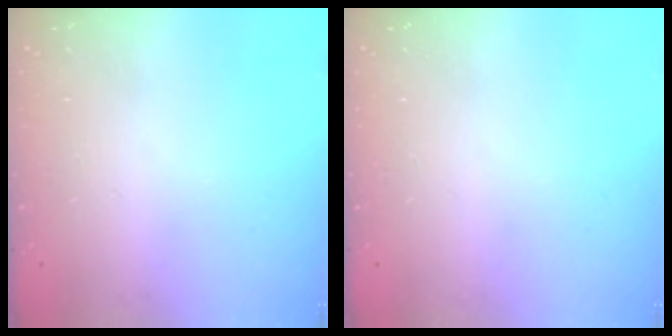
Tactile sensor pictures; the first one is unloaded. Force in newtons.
{"total": 0.0}